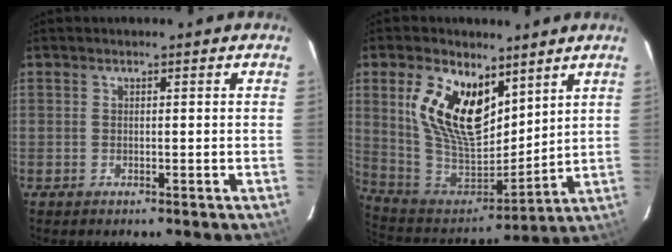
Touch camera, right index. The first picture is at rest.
{"total": 17.9, "force": [8.6, 9.8, 12.2], "torque": [-0.248, 0.008, 0.180]}